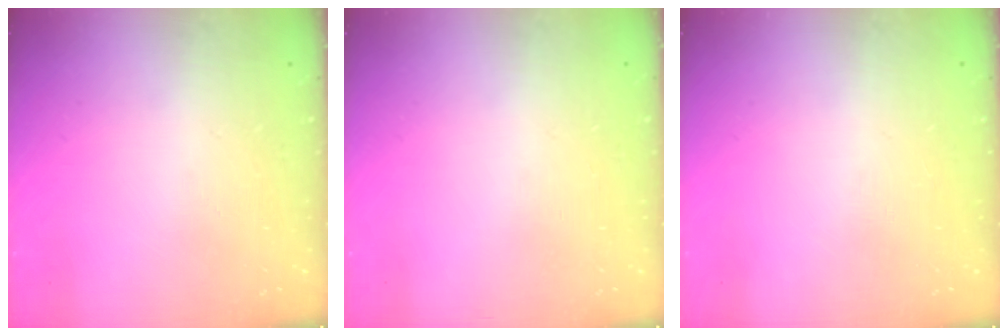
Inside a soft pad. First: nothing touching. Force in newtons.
{"total": 0.0}
{"total": 0.0}